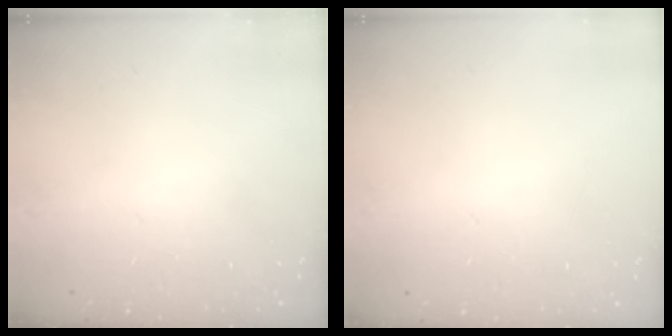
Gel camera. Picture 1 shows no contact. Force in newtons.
{"total": 0.0}